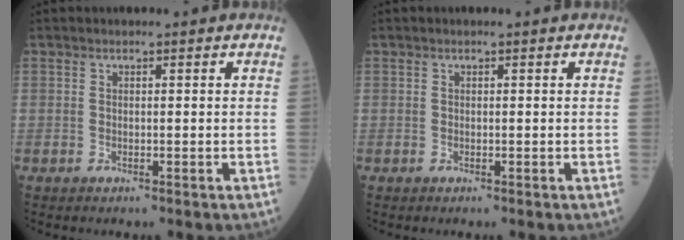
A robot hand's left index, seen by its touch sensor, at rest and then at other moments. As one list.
[{"total": 0.0}]